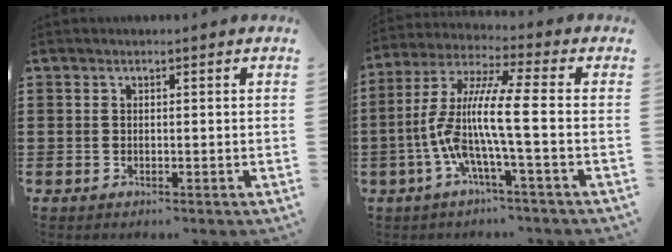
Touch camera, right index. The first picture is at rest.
{"total": 10.8, "force": [-2.4, 1.1, 10.5], "torque": [-0.229, -0.016, -0.058]}